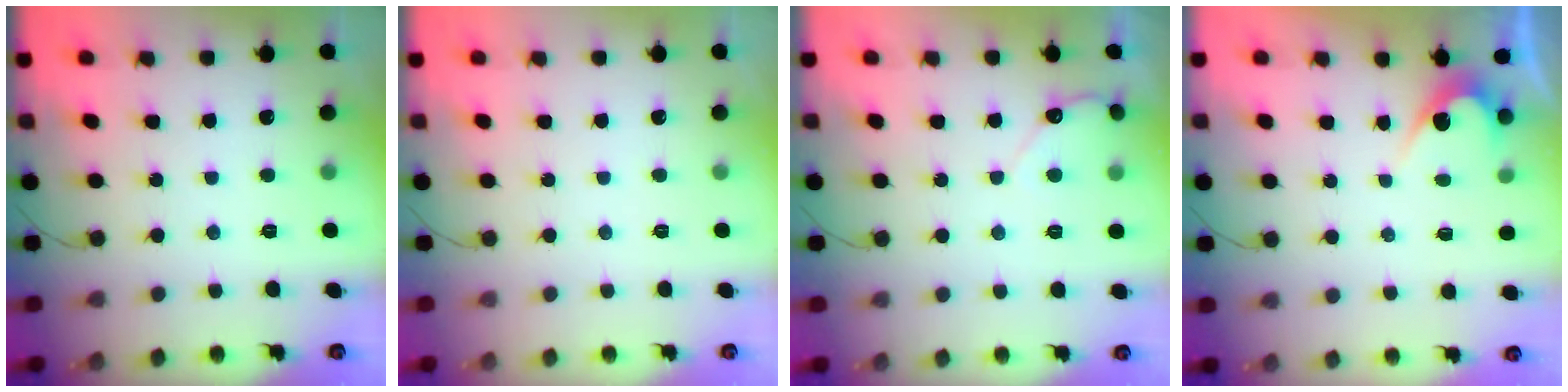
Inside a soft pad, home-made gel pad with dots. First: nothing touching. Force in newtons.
{"total": 0.0}
{"total": 4.1, "press": 4.1, "slide": 0.3}
{"total": 3.2, "press": 3.2, "slide": 0.3}